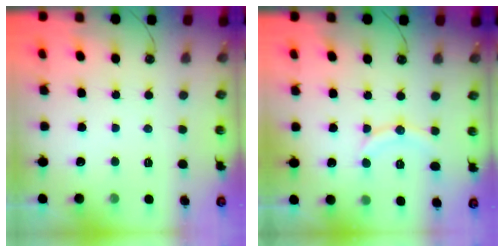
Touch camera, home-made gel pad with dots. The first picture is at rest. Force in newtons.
{"total": 9.4, "press": 9.4, "slide": 0.6}